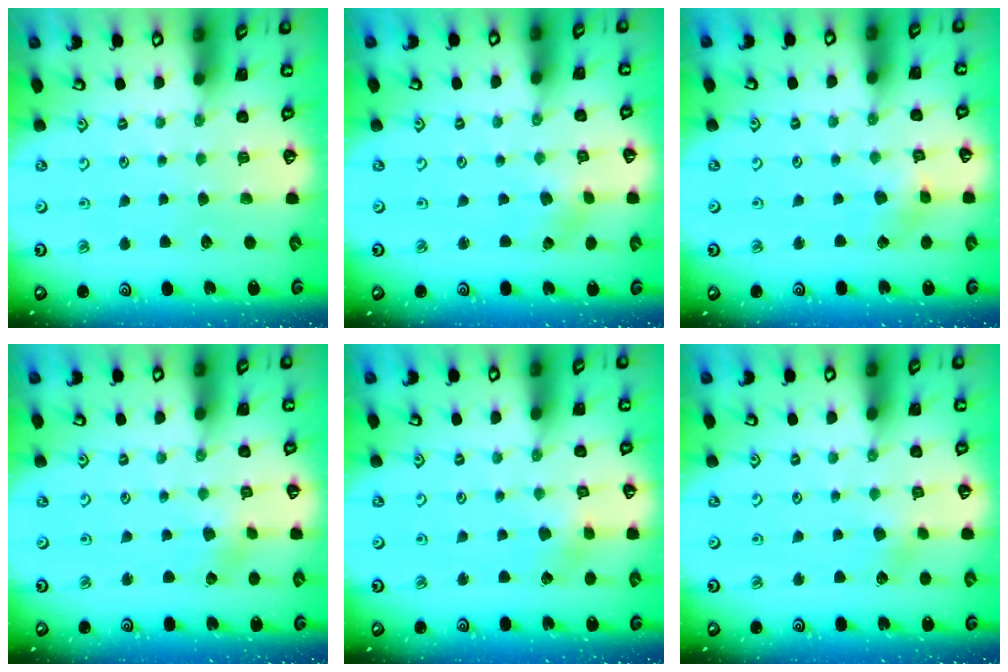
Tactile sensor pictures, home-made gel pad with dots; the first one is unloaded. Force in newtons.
{"total": 2.9, "press": 2.9, "slide": 0.4}
{"total": 2.3, "press": 2.3, "slide": 0.4}
{"total": 1.5, "press": 1.4, "slide": 0.2}
{"total": 2.2, "press": 2.2, "slide": 0.2}
{"total": 2.0, "press": 1.9, "slide": 0.3}